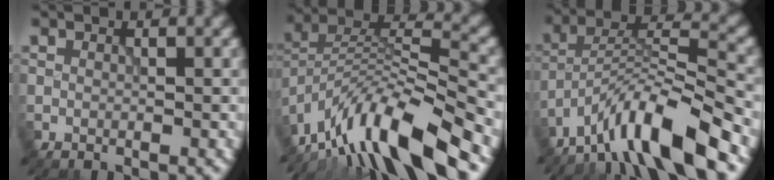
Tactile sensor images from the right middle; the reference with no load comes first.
{"total": 13.0, "force": [-9.6, 3.1, 8.3], "torque": [-0.149, 0.016, -0.175]}
{"total": 10.0, "force": [-7.4, 1.7, 6.6], "torque": [-0.099, 0.016, -0.138]}